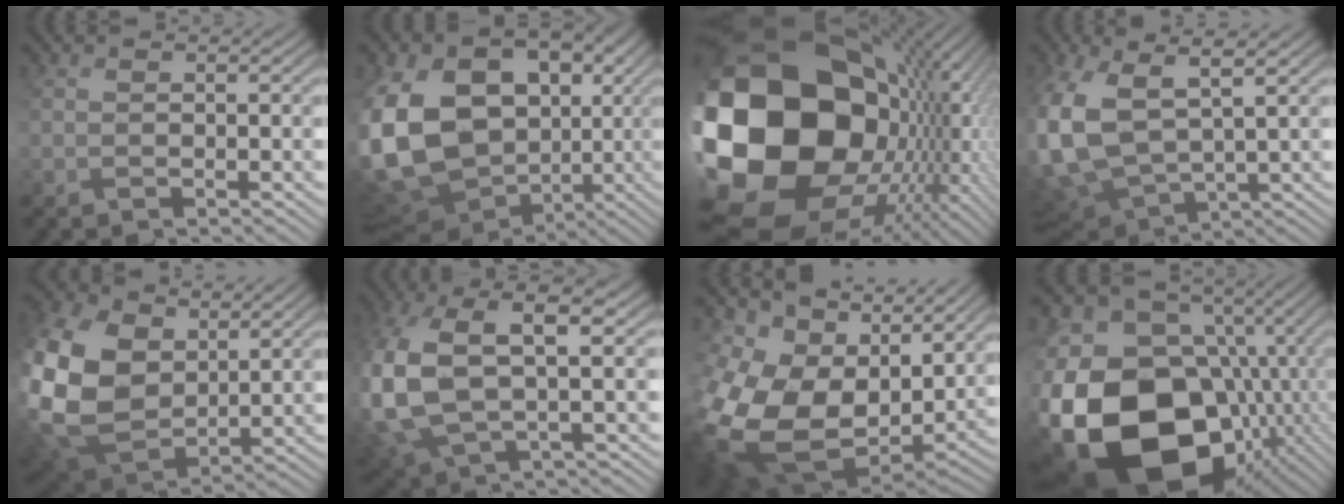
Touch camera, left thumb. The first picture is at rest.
{"total": 18.5, "force": [0.8, 14.9, 10.8], "torque": [-0.266, -0.011, 0.037]}
{"total": 22.5, "force": [-0.2, 18.1, 13.4], "torque": [-0.298, -0.054, 0.014]}
{"total": 11.8, "force": [2.9, 6.8, 9.3], "torque": [-0.261, -0.008, 0.065]}
{"total": 16.0, "force": [3.9, 11.8, 10.1], "torque": [-0.300, 0.000, 0.089]}
{"total": 12.6, "force": [1.9, 6.8, 10.5], "torque": [-0.278, 0.002, 0.048]}
{"total": 18.3, "force": [1.7, 13.9, 11.8], "torque": [-0.288, -0.038, 0.074]}
{"total": 22.2, "force": [-7.0, 16.4, 13.2], "torque": [-0.329, -0.040, -0.089]}